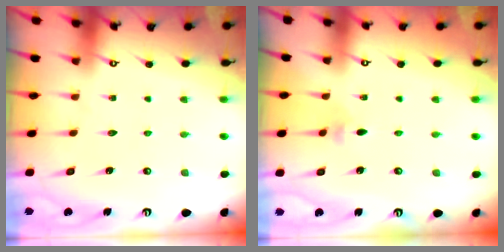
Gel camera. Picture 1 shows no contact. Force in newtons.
{"total": 2.9, "press": 2.8, "slide": 0.8}